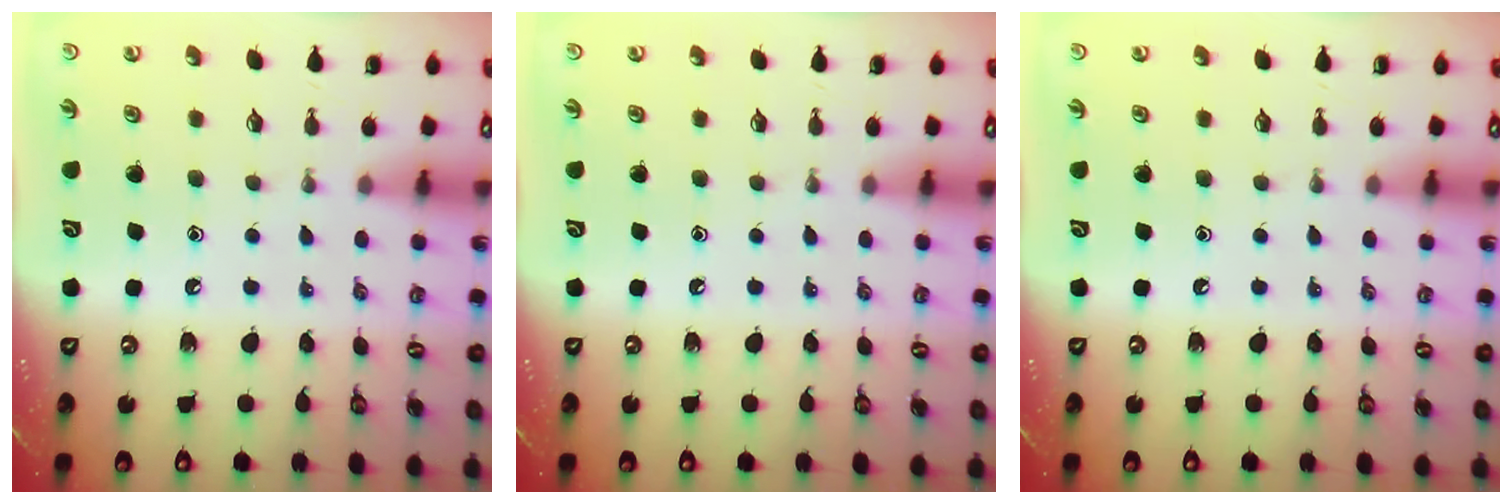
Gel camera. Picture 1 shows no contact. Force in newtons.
{"total": 0.0}
{"total": 0.0}